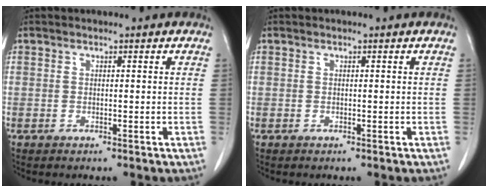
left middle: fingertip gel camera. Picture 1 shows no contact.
{"total": 0.0}